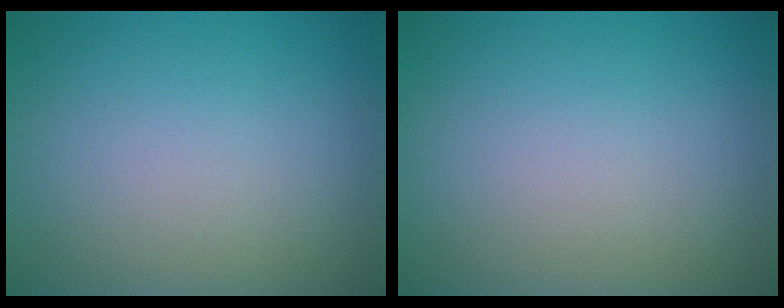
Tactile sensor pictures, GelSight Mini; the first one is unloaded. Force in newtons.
{"total": 0.0}